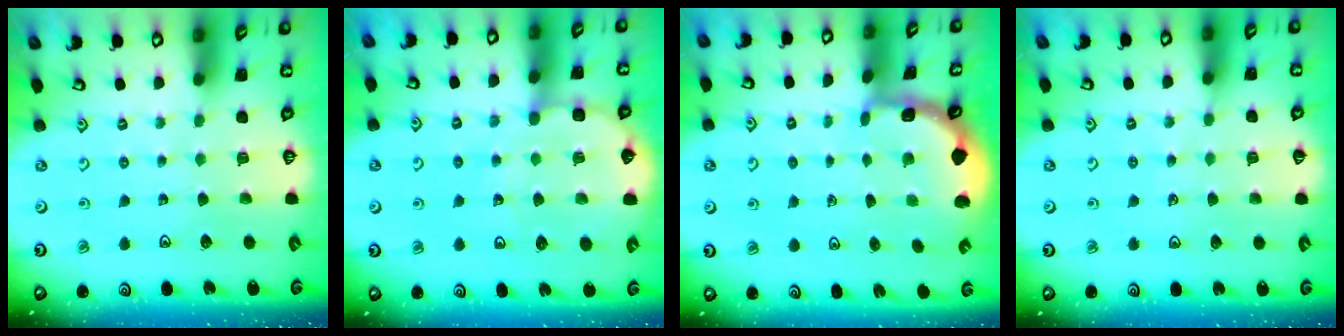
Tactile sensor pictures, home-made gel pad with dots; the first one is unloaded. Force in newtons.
{"total": 8.1, "press": 7.9, "slide": 2.0}
{"total": 1.9, "press": 1.9, "slide": 0.2}
{"total": 3.8, "press": 3.7, "slide": 0.9}